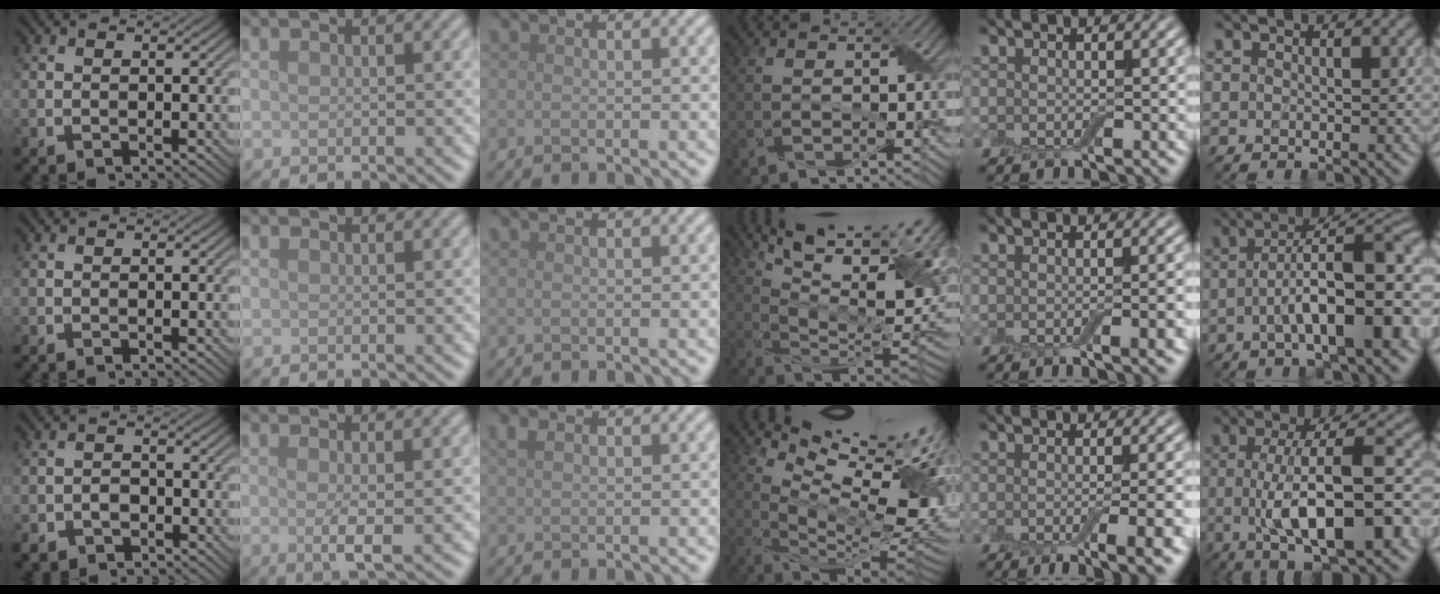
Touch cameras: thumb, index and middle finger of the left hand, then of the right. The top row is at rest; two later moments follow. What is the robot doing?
{"motion": "wrap", "object": "adhesive wrap"}